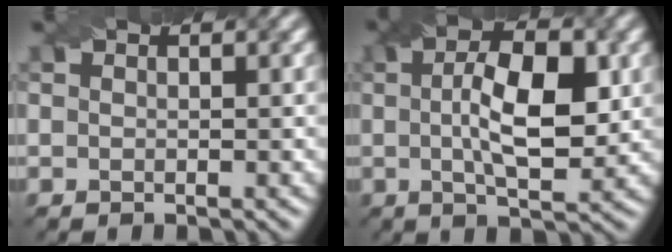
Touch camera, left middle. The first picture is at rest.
{"total": 7.5, "force": [0.8, 2.7, 6.9], "torque": [-0.114, 0.007, 0.010]}